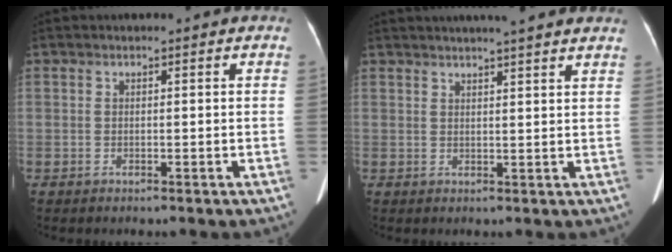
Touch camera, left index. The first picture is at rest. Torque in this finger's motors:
{"motor_torque": [0.58, -0.69, 0.27, 0.08]}